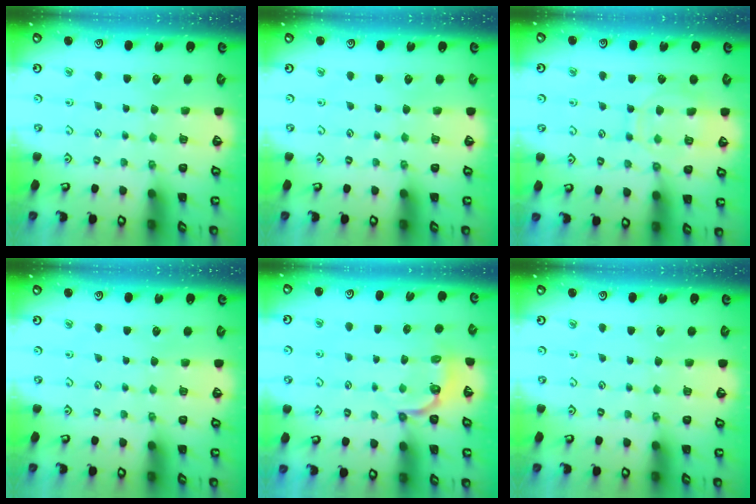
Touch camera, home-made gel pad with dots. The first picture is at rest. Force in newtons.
{"total": 0.0}
{"total": 10.1, "press": 10.0, "slide": 1.0}
{"total": 0.0}
{"total": 4.2, "press": 3.2, "slide": 2.7}
{"total": 0.0}